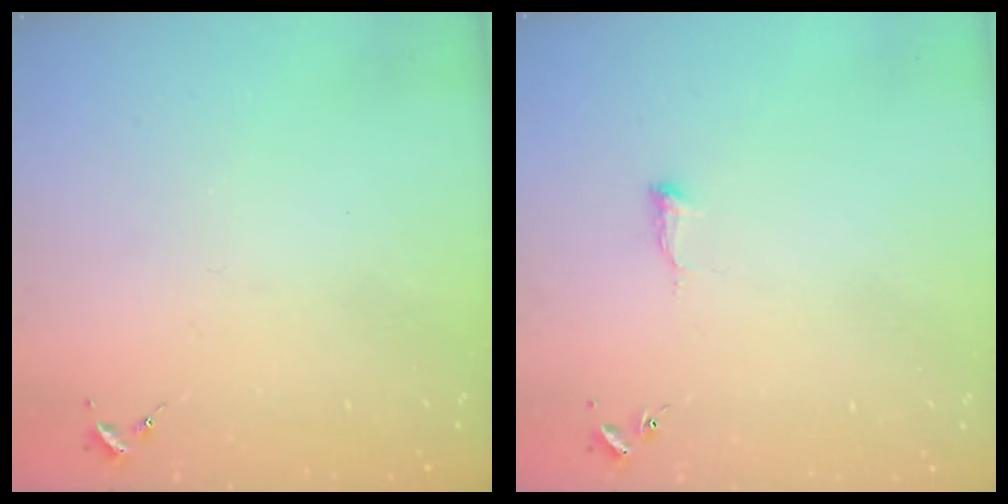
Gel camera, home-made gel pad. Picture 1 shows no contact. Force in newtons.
{"total": 6.5, "press": 6.5, "slide": 0.5}